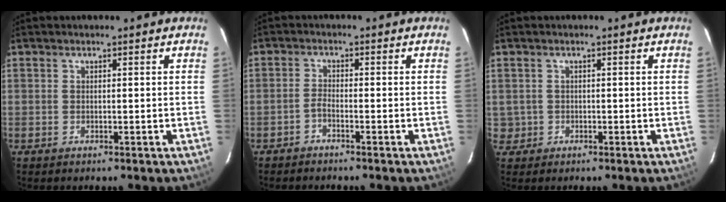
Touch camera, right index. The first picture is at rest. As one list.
[{"total": 1.5, "force": [-1.3, 0.2, 0.7], "torque": [-0.025, 0.005, -0.029]}, {"total": 2.3, "force": [-0.3, 2.2, 0.0], "torque": [0.005, 0.012, 0.001]}]